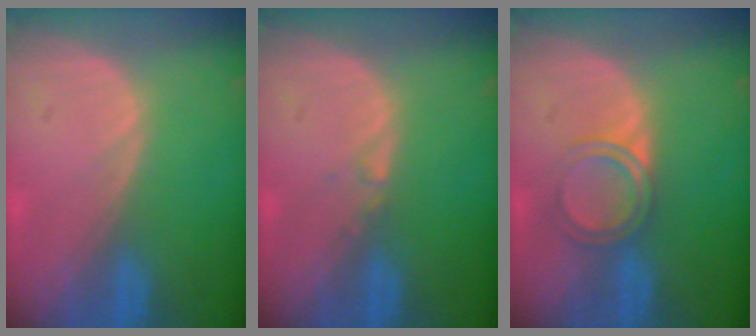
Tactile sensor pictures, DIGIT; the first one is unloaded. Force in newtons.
{"total": 0.6, "press": 0.6, "slide": 0.2}
{"total": 3.7, "press": 3.6, "slide": 0.3}